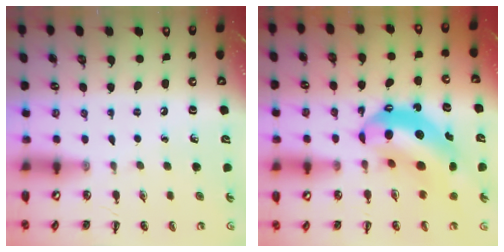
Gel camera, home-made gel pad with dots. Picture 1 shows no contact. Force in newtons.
{"total": 13.7, "press": 13.1, "slide": 3.9}